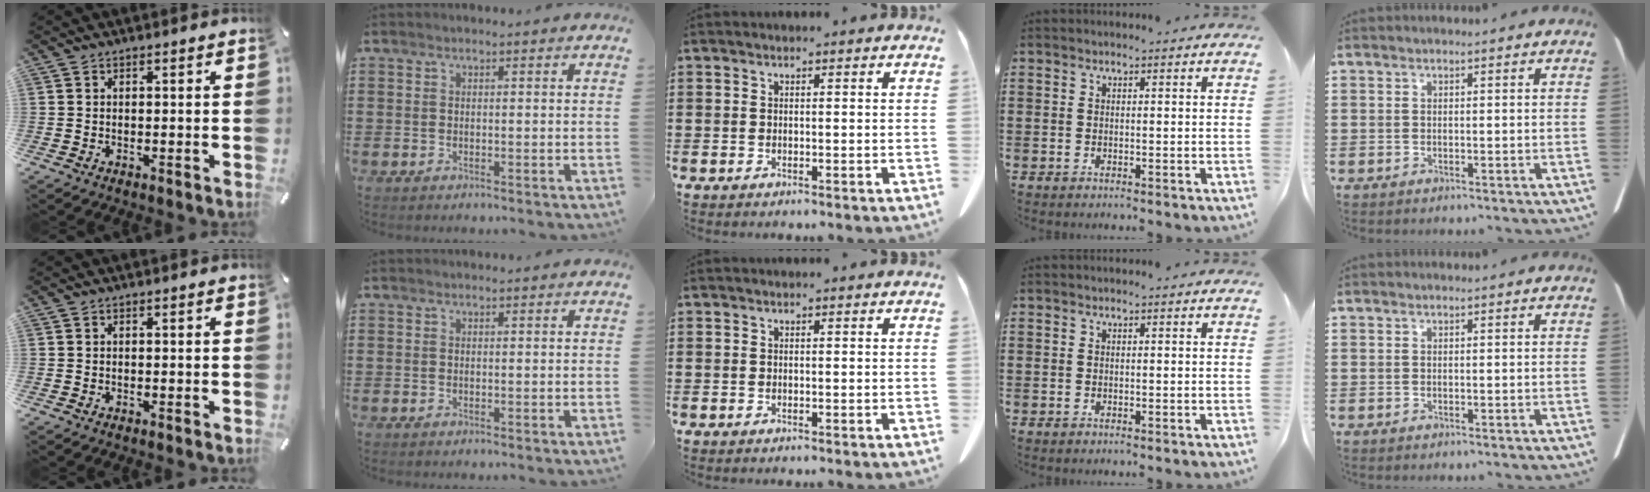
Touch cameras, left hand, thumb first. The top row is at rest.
{}